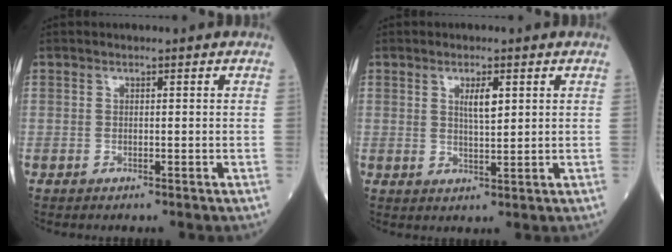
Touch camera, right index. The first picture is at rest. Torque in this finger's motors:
{"motor_torque": [0.62, 0.28, 0.29, 0.07]}